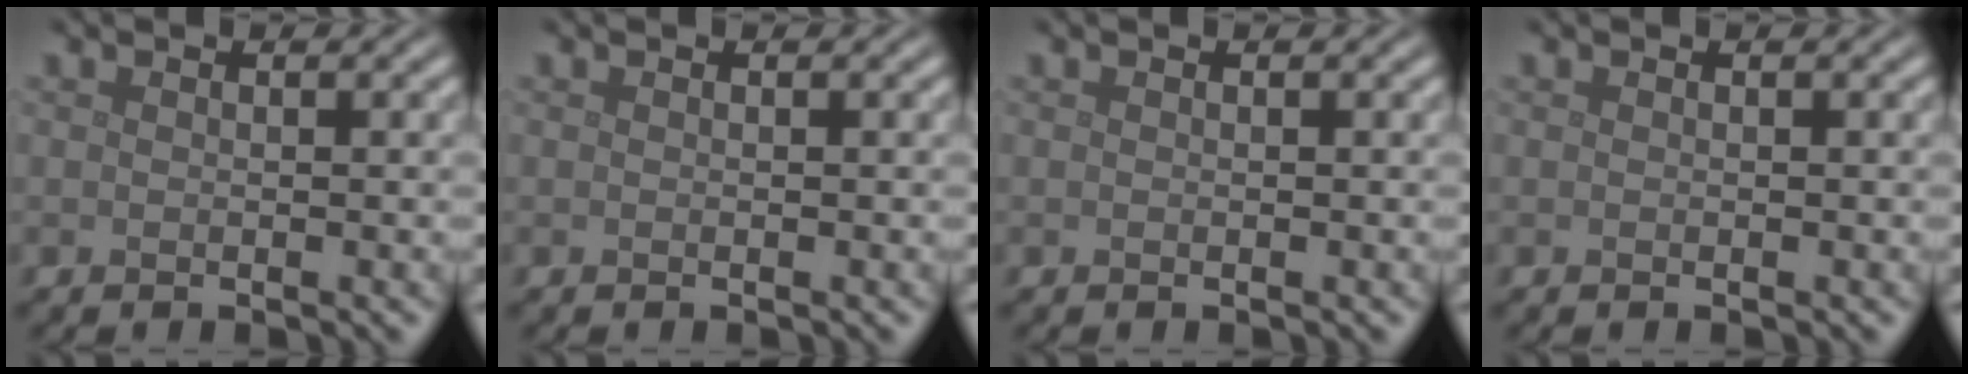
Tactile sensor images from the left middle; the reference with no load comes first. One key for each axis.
{"total": 0.0}
{"total": 0.0}
{"total": 0.0}